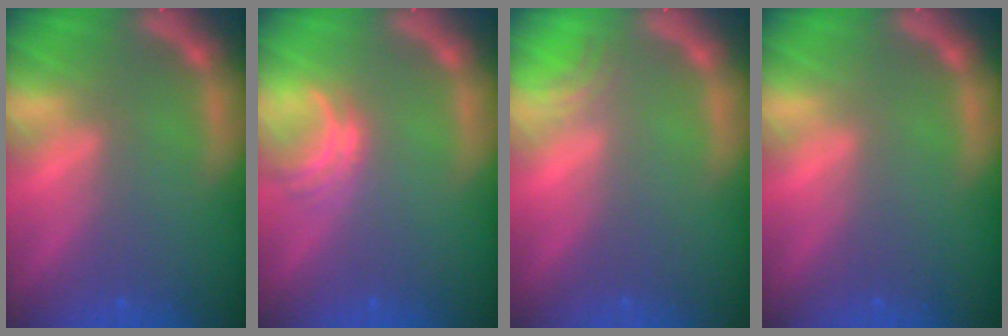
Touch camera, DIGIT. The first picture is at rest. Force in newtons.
{"total": 2.5}
{"total": 1.5}
{"total": 0.0}